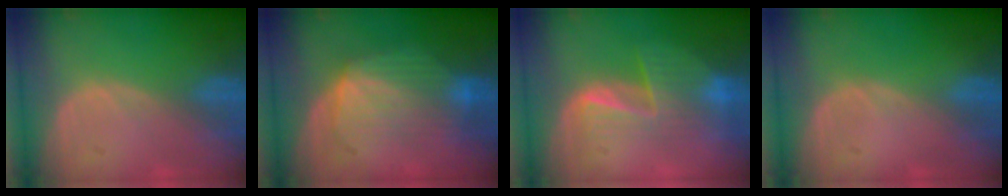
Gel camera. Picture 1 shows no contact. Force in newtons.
{"total": 7.4, "press": 7.3, "slide": 1.3}
{"total": 6.8, "press": 6.4, "slide": 2.3}
{"total": 0.0}